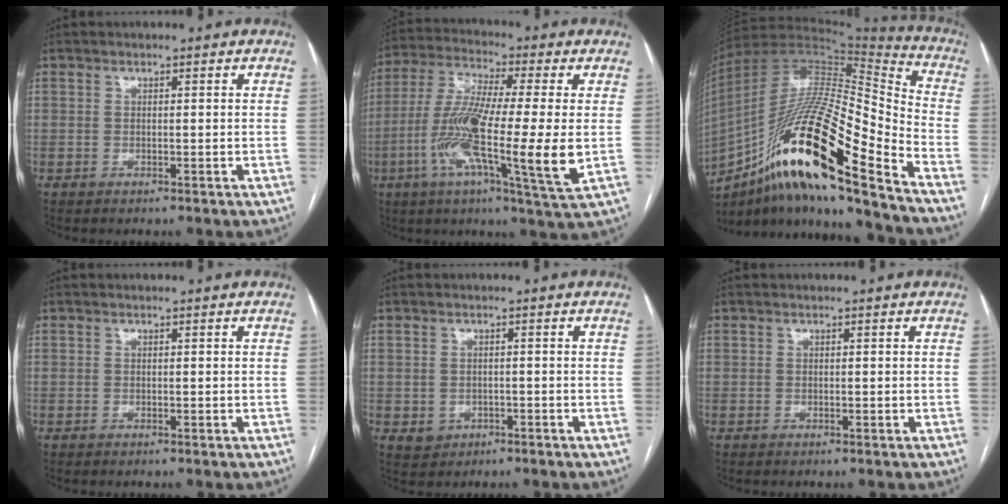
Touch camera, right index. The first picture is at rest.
{"total": 17.7, "force": [-3.0, 0.7, 17.4], "torque": [-0.333, -0.018, -0.062]}
{"total": 26.6, "force": [-14.3, 3.1, 22.2], "torque": [-0.394, -0.018, -0.253]}
{"total": 0.0}
{"total": 2.3, "force": [-0.9, 2.0, 0.5], "torque": [-0.007, 0.004, -0.006]}
{"total": 0.0}